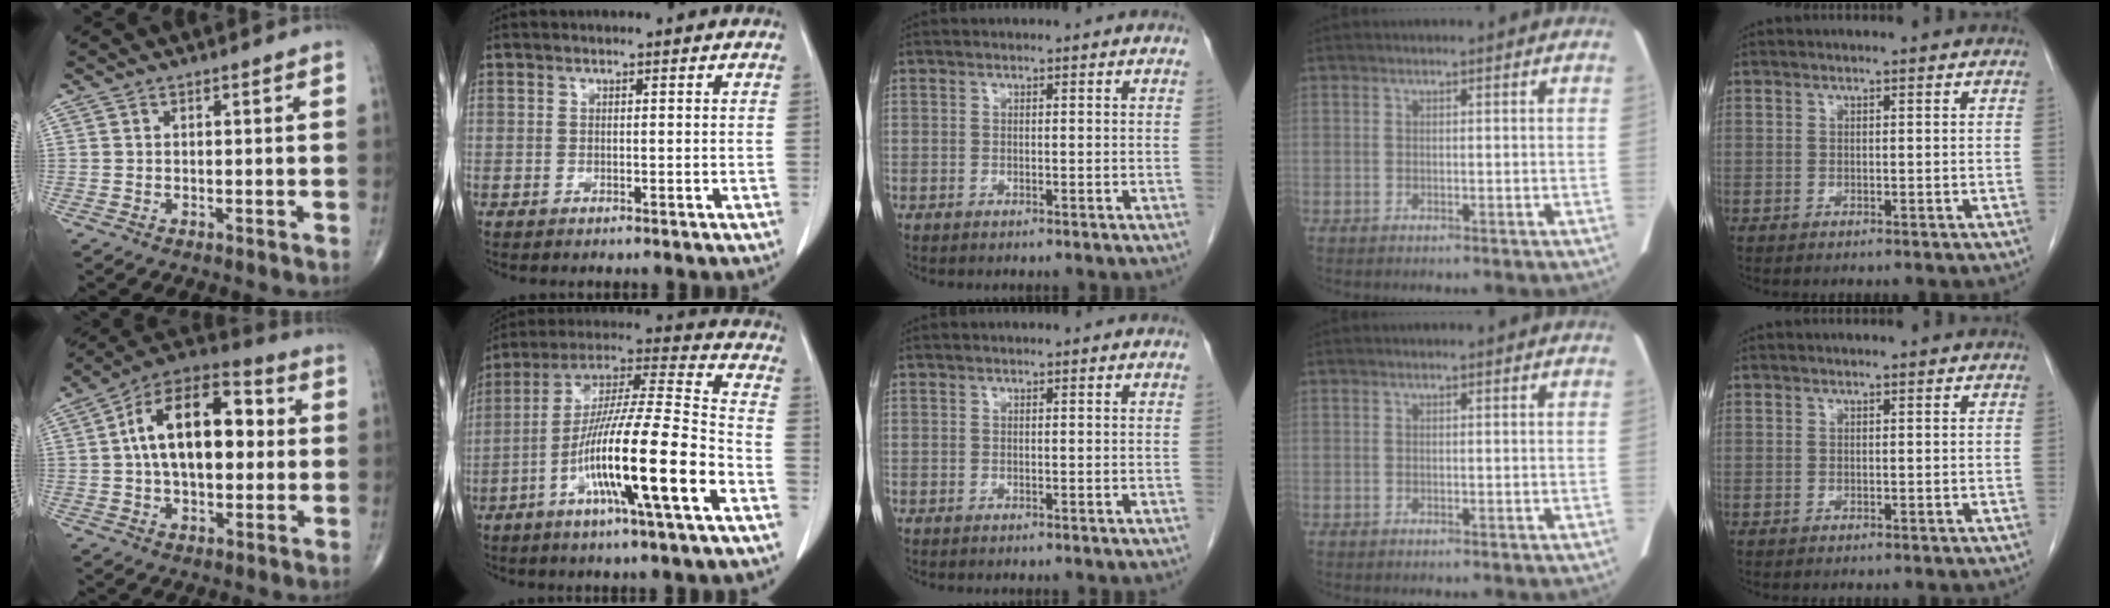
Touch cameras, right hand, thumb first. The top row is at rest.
{"thumb": {"total": 19.1, "force": [2.3, 10.6, 15.7], "torque": [-0.238, 0.033, 0.031]}, "index": {"total": 18.8, "force": [-7.3, 0.1, 17.3], "torque": [-0.316, -0.011, -0.133]}}